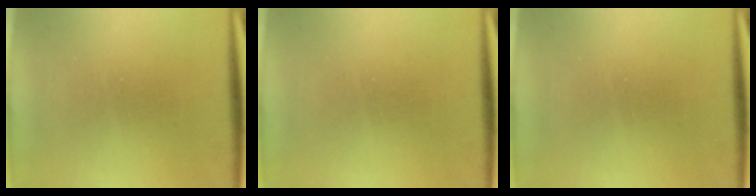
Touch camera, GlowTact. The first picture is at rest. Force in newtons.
{"total": 0.0}
{"total": 0.0}